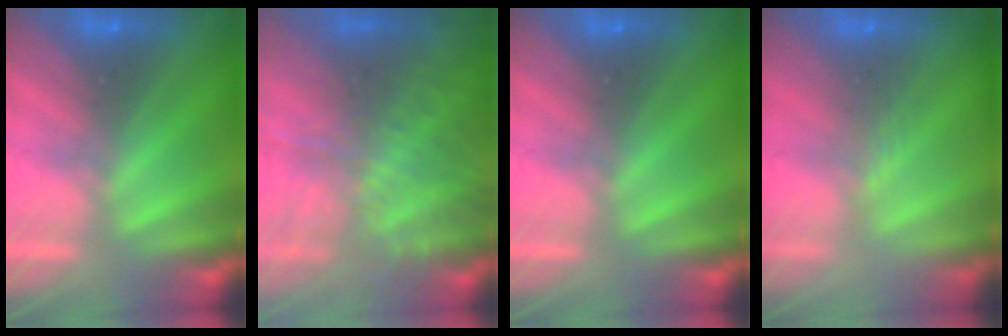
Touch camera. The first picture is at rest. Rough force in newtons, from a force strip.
{"total": 7.1}
{"total": 0.0}
{"total": 2.7}